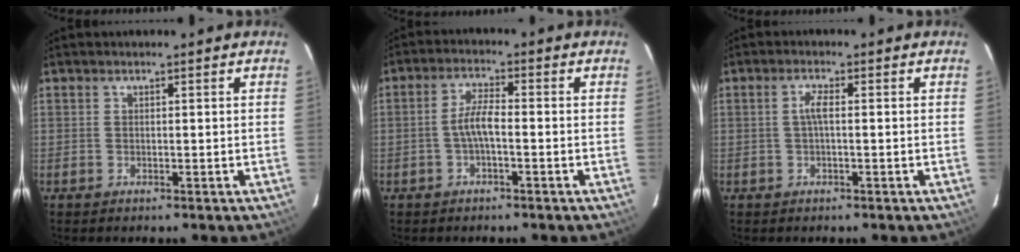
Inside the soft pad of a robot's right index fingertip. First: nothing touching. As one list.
[{"total": 4.1, "force": [-1.2, 1.0, 3.8], "torque": [-0.079, 0.010, -0.023]}, {"total": 2.1, "force": [-0.1, 0.4, 2.1], "torque": [-0.044, 0.005, -0.002]}]